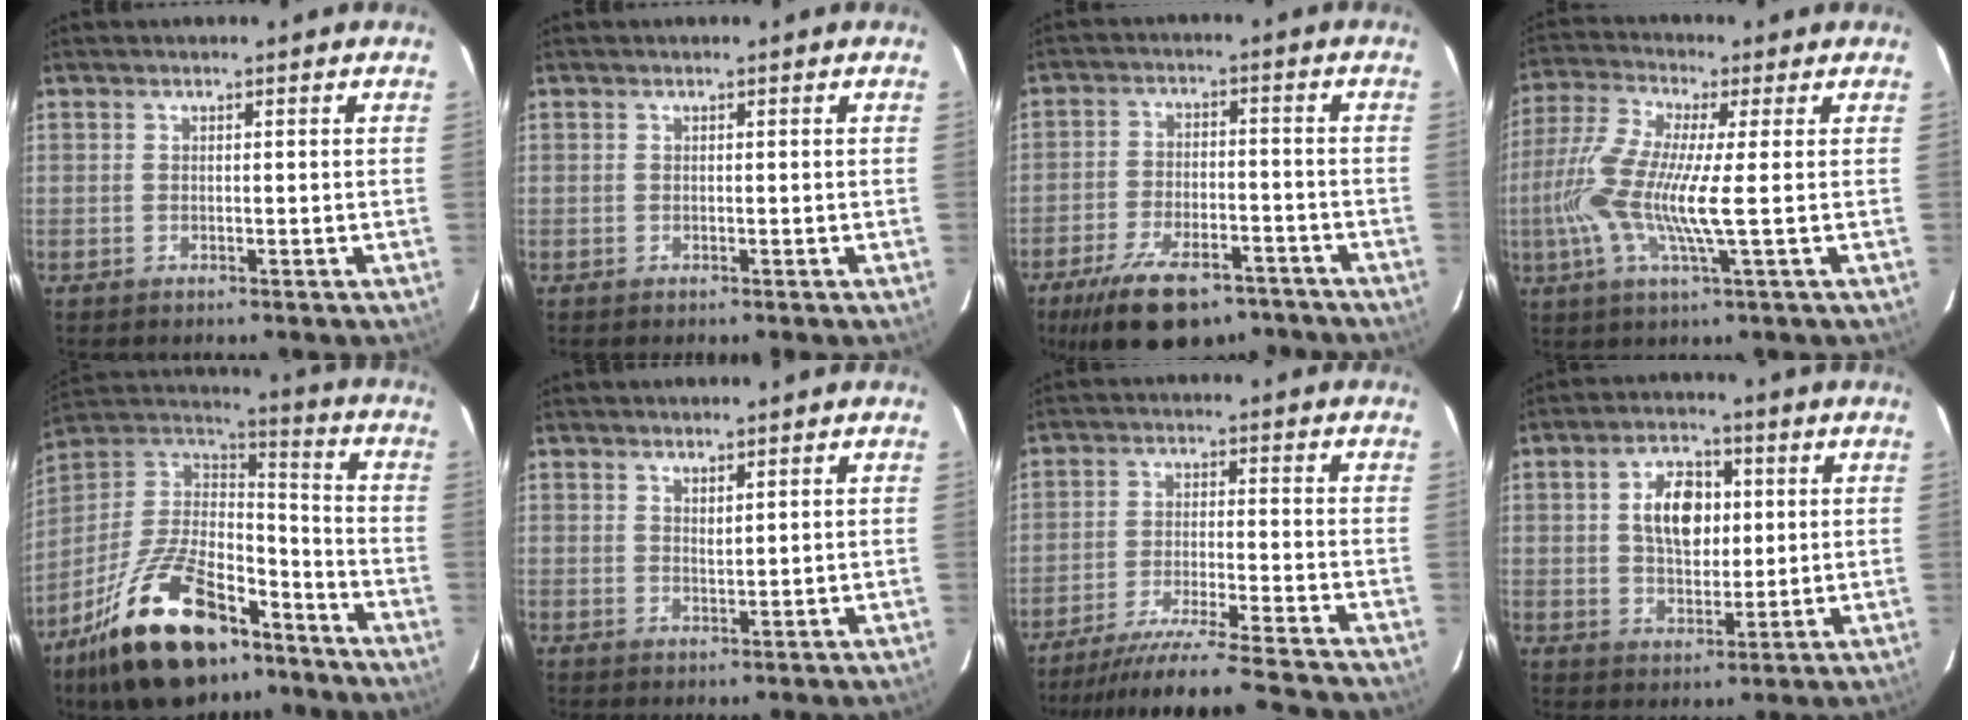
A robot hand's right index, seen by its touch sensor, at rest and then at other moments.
{"total": 0.0}
{"total": 17.0, "force": [-12.0, 7.6, 9.3], "torque": [-0.191, -0.012, -0.183]}
{"total": 12.3, "force": [-1.4, 0.6, 12.2], "torque": [-0.254, -0.004, -0.034]}
{"total": 25.7, "force": [-16.2, 11.9, 16.0], "torque": [-0.317, -0.001, -0.261]}
{"total": 1.7, "force": [1.3, 0.4, 1.0], "torque": [-0.017, -0.001, 0.023]}
{"total": 18.1, "force": [-16.8, -1.4, 6.6], "torque": [-0.135, -0.031, -0.261]}
{"total": 9.1, "force": [1.8, 5.6, 7.0], "torque": [-0.121, 0.019, 0.036]}